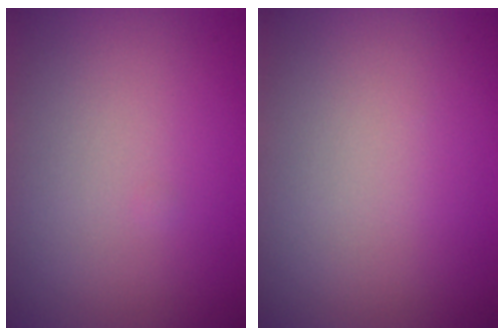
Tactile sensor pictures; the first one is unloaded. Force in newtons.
{"total": 0.0}